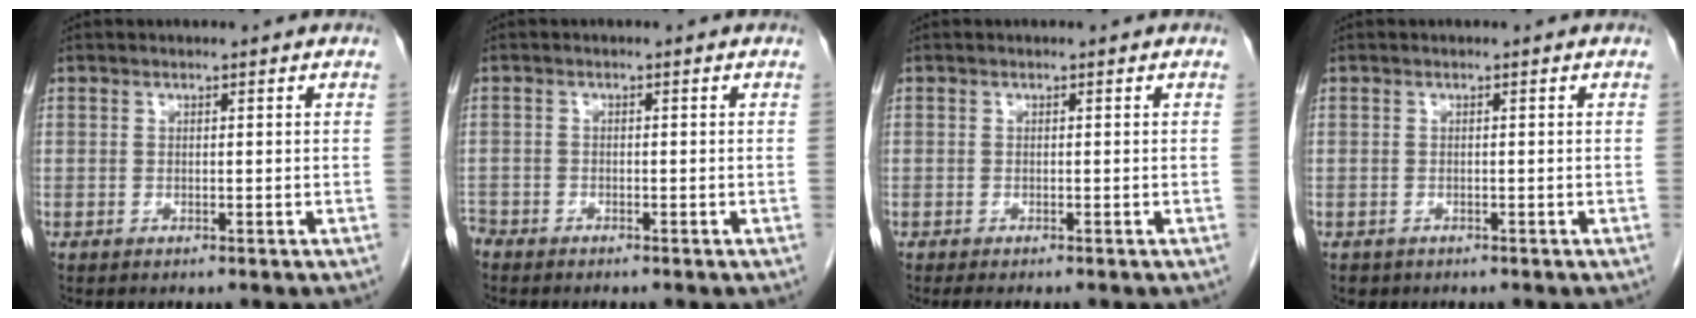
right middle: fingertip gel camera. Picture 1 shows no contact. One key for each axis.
{"total": 2.4, "fx": -2.3, "fy": 0.8, "fz": 0.2, "tx": -0.008, "ty": -0.003, "tz": -0.042}
{"total": 1.7, "fx": -1.4, "fy": 0.2, "fz": 0.9, "tx": -0.014, "ty": -0.004, "tz": -0.014}
{"total": 0.9, "fx": -0.6, "fy": 0.7, "fz": 0.0, "tx": -0.011, "ty": 0.002, "tz": -0.004}